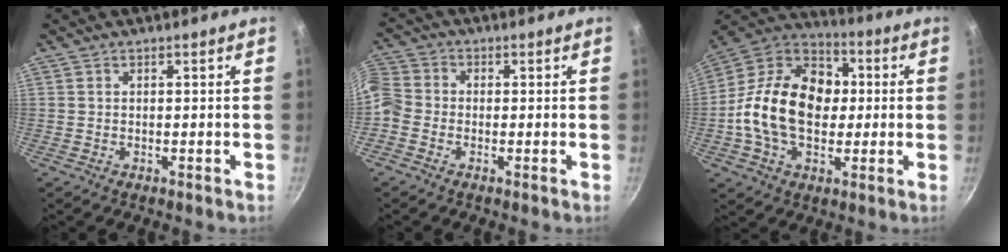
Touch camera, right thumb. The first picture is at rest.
{"total": 8.0, "force": [-2.3, 6.7, 3.9], "torque": [-0.092, 0.026, -0.066]}
{"total": 21.3, "force": [-0.3, 15.1, 15.0], "torque": [-0.226, 0.035, -0.020]}